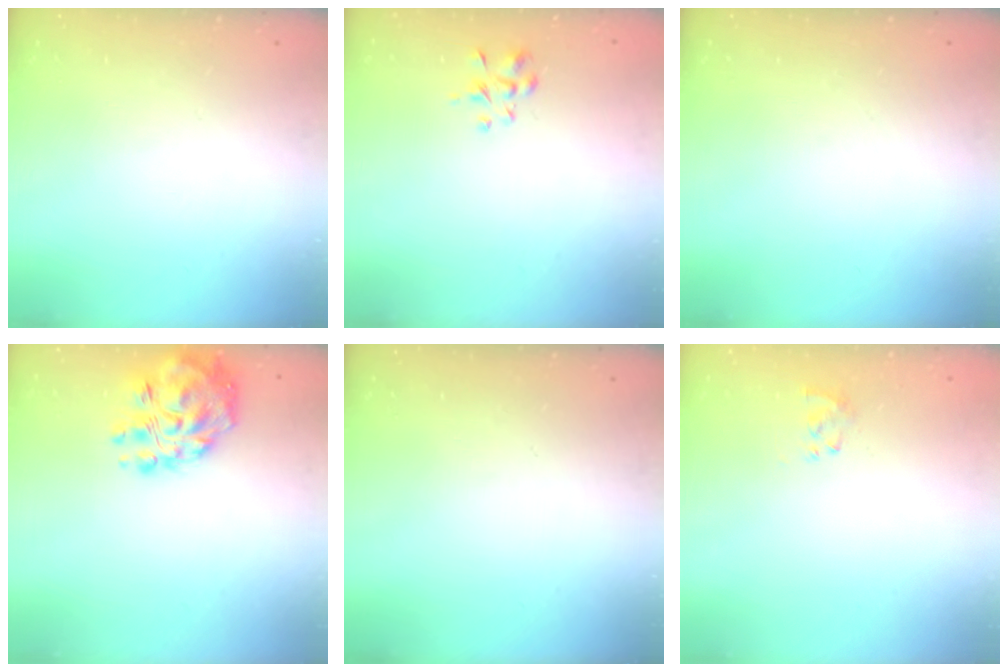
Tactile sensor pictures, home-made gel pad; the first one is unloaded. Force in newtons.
{"total": 2.4, "press": 2.3, "slide": 0.8}
{"total": 0.0}
{"total": 12.7, "press": 12.1, "slide": 3.6}
{"total": 0.0}
{"total": 2.3, "press": 2.1, "slide": 0.9}